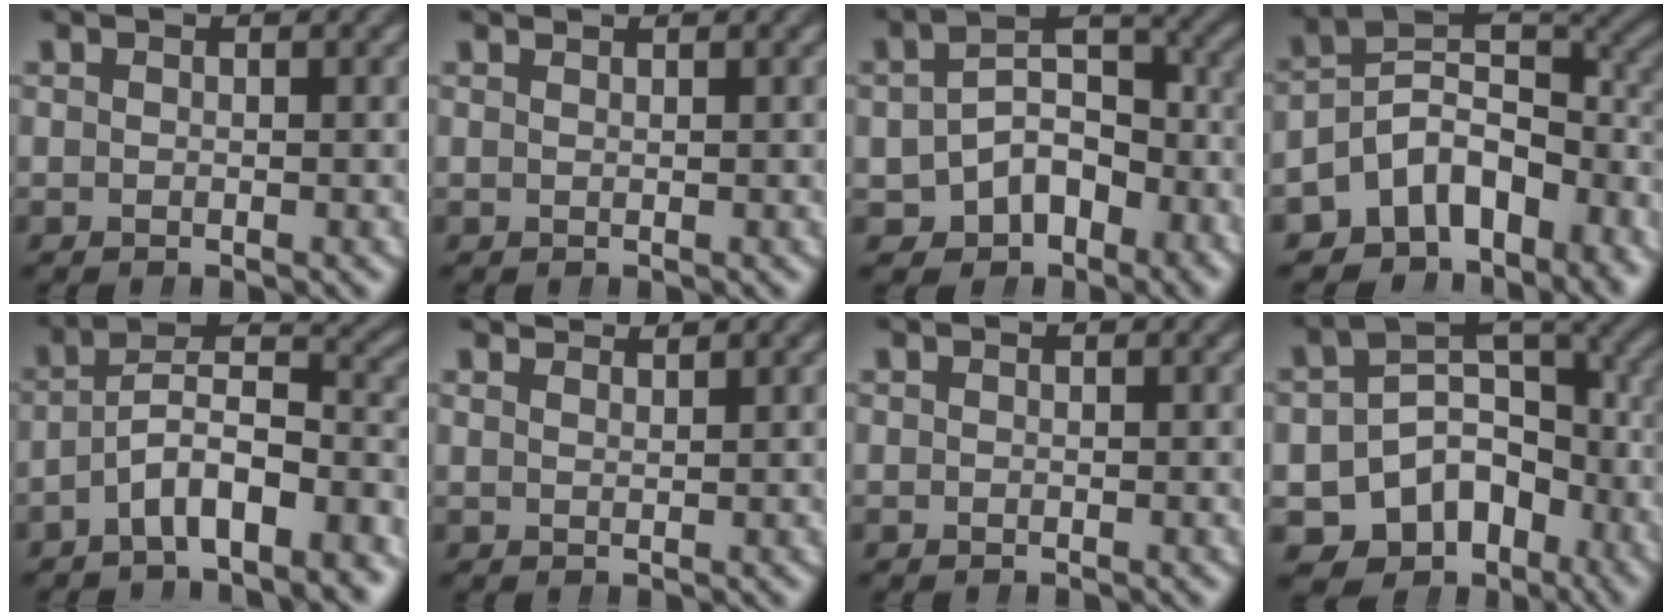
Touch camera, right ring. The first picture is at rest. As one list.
[{"total": 0.9, "force": [0.6, -0.7, -0.2], "torque": [0.013, -0.002, 0.013]}, {"total": 7.9, "force": [-3.1, 6.3, 3.6], "torque": [-0.077, -0.040, -0.038]}, {"total": 14.7, "force": [-5.7, 10.2, 9.0], "torque": [-0.154, -0.042, -0.079]}, {"total": 7.8, "force": [-3.9, 4.2, 5.3], "torque": [-0.082, -0.014, -0.059]}, {"total": 2.1, "force": [1.9, -1.0, -0.2], "torque": [0.020, 0.000, 0.038]}, {"total": 0.0}, {"total": 16.7, "force": [-6.8, 13.3, 7.4], "torque": [-0.148, -0.058, -0.100]}]